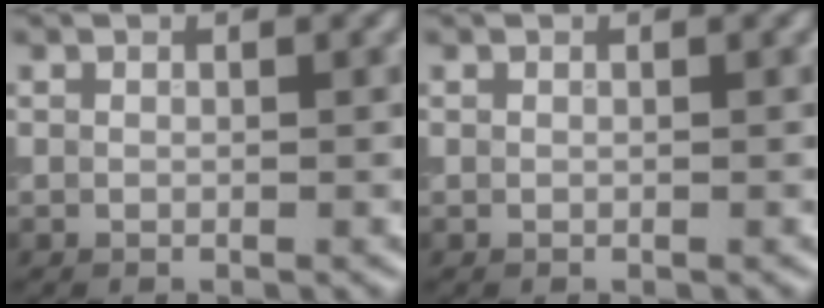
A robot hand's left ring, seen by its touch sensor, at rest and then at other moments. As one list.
[{"total": 0.0}]